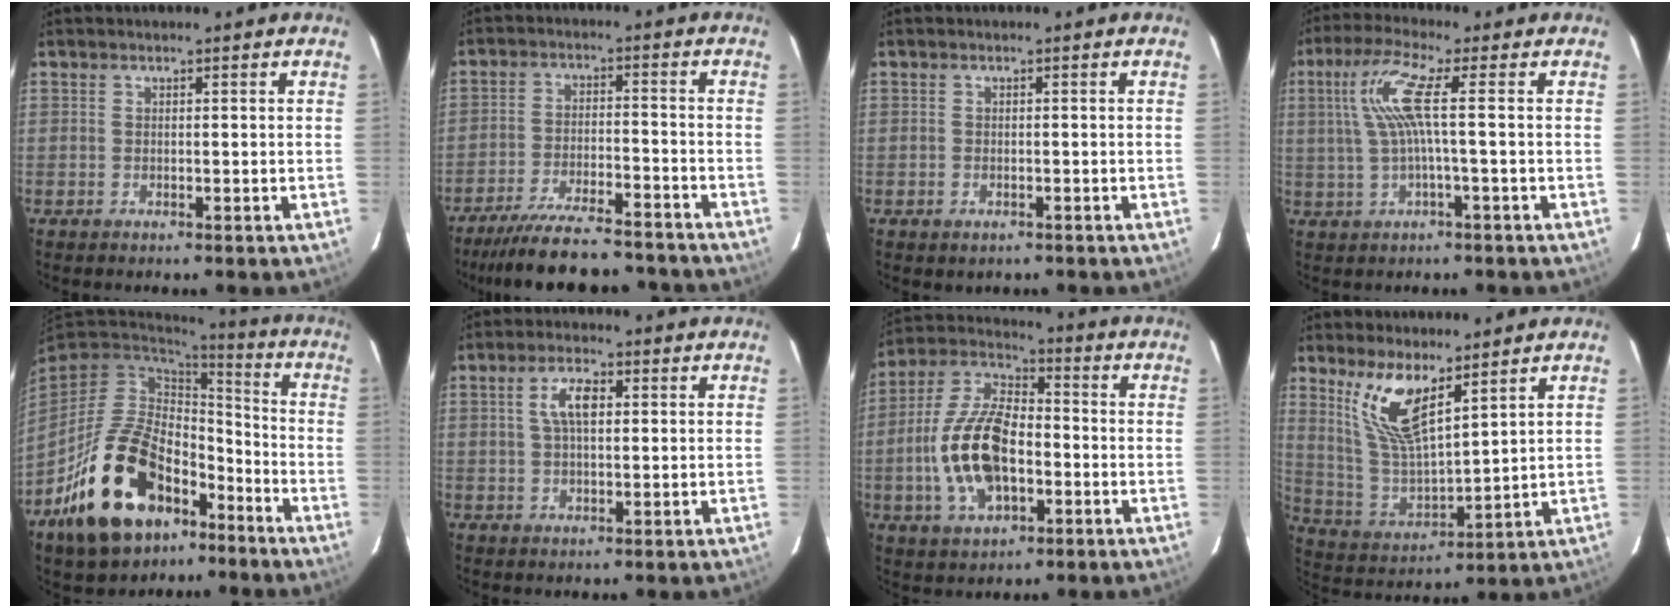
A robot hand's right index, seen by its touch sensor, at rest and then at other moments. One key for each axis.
{"total": 19.2, "fx": -17.0, "fy": 4.2, "fz": 7.9, "tx": -0.156, "ty": -0.014, "tz": -0.241}
{"total": 1.6, "fx": -0.7, "fy": 1.2, "fz": 0.6, "tx": -0.011, "ty": -0.002, "tz": -0.006}
{"total": 7.6, "fx": 0.6, "fy": -0.3, "fz": 7.6, "tx": -0.150, "ty": 0.002, "tz": 0.024}
{"total": 22.7, "fx": -12.3, "fy": 13.3, "fz": 13.7, "tx": -0.281, "ty": 0.011, "tz": -0.183}
{"total": 5.3, "fx": 1.3, "fy": 2.2, "fz": 4.7, "tx": -0.086, "ty": 0.011, "tz": 0.027}
{"total": 16.4, "fx": -3.5, "fy": 8.6, "fz": 13.6, "tx": -0.284, "ty": 0.008, "tz": -0.060}
{"total": 12.1, "fx": 7.6, "fy": 3.4, "fz": 8.8, "tx": -0.174, "ty": -0.004, "tz": 0.166}